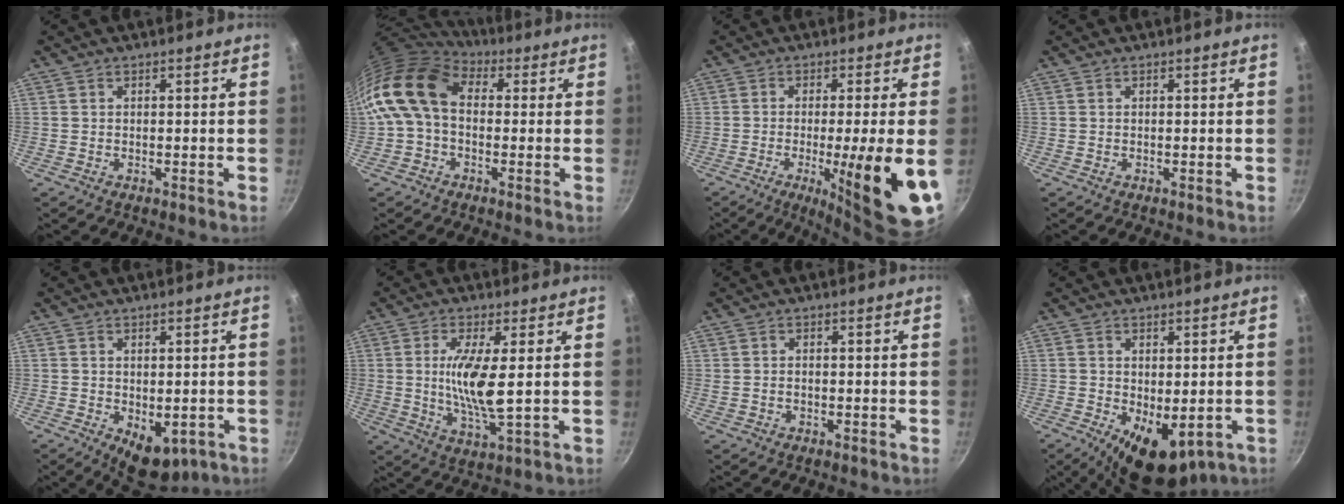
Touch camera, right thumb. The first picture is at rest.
{"total": 13.6, "force": [1.1, 9.7, 9.6], "torque": [-0.163, 0.024, -0.001]}
{"total": 16.5, "force": [-4.1, 2.2, 15.8], "torque": [-0.222, -0.008, -0.055]}
{"total": 0.0}
{"total": 7.4, "force": [-2.1, 4.6, 5.4], "torque": [-0.051, -0.004, -0.014]}
{"total": 10.3, "force": [1.0, 2.4, 10.0], "torque": [-0.204, -0.015, 0.021]}
{"total": 1.0, "force": [-0.2, 0.8, 0.7], "torque": [-0.012, 0.004, -0.002]}
{"total": 9.8, "force": [-2.6, 5.5, 7.7], "torque": [-0.090, -0.009, -0.019]}